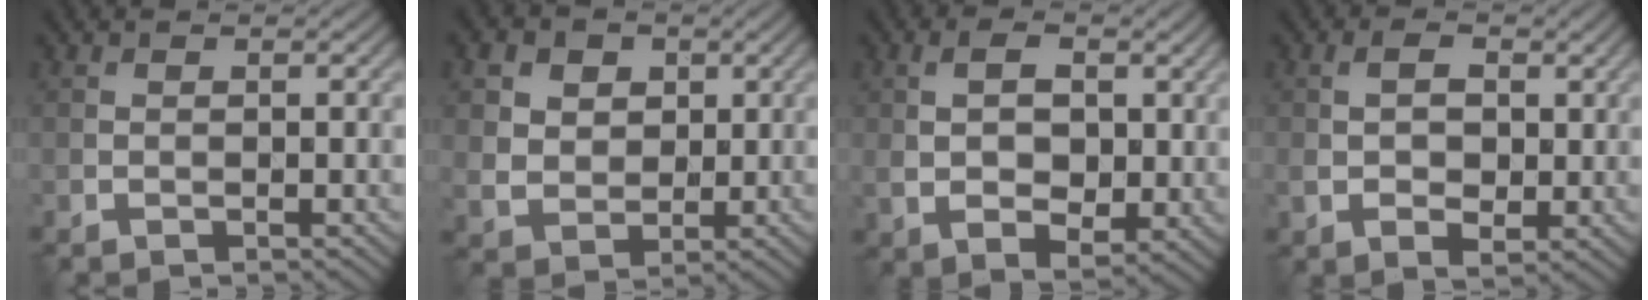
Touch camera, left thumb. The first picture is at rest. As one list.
[{"total": 8.1, "force": [3.4, 6.3, 3.7], "torque": [-0.129, 0.012, 0.060]}, {"total": 6.7, "force": [1.0, 3.8, 5.4], "torque": [-0.108, -0.005, 0.018]}, {"total": 4.4, "force": [0.6, 2.8, 3.4], "torque": [-0.064, -0.003, 0.010]}]